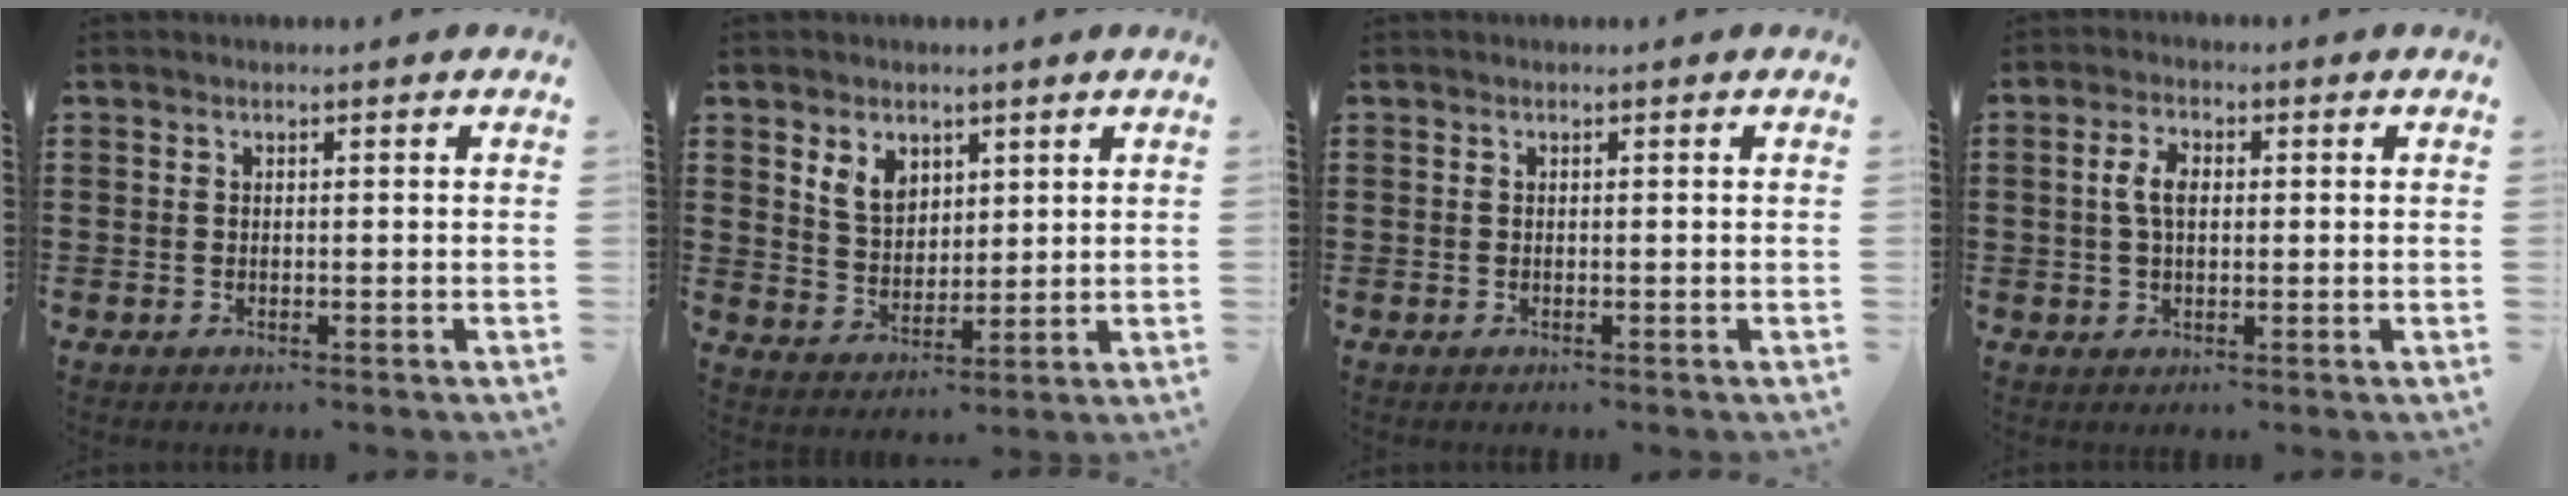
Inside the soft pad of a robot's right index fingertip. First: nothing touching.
{"total": 5.1, "force": [2.9, 3.6, 2.1], "torque": [-0.056, 0.013, 0.055]}
{"total": 0.0}
{"total": 4.0, "force": [0.4, 2.2, 3.3], "torque": [-0.068, 0.011, 0.005]}